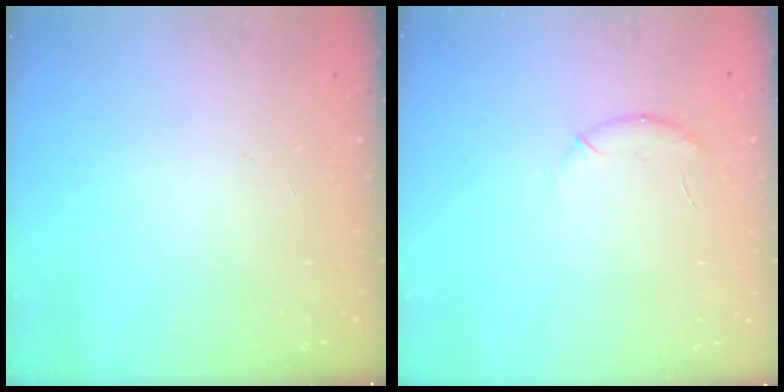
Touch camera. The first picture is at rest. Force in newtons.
{"total": 6.3, "press": 6.1, "slide": 1.6}